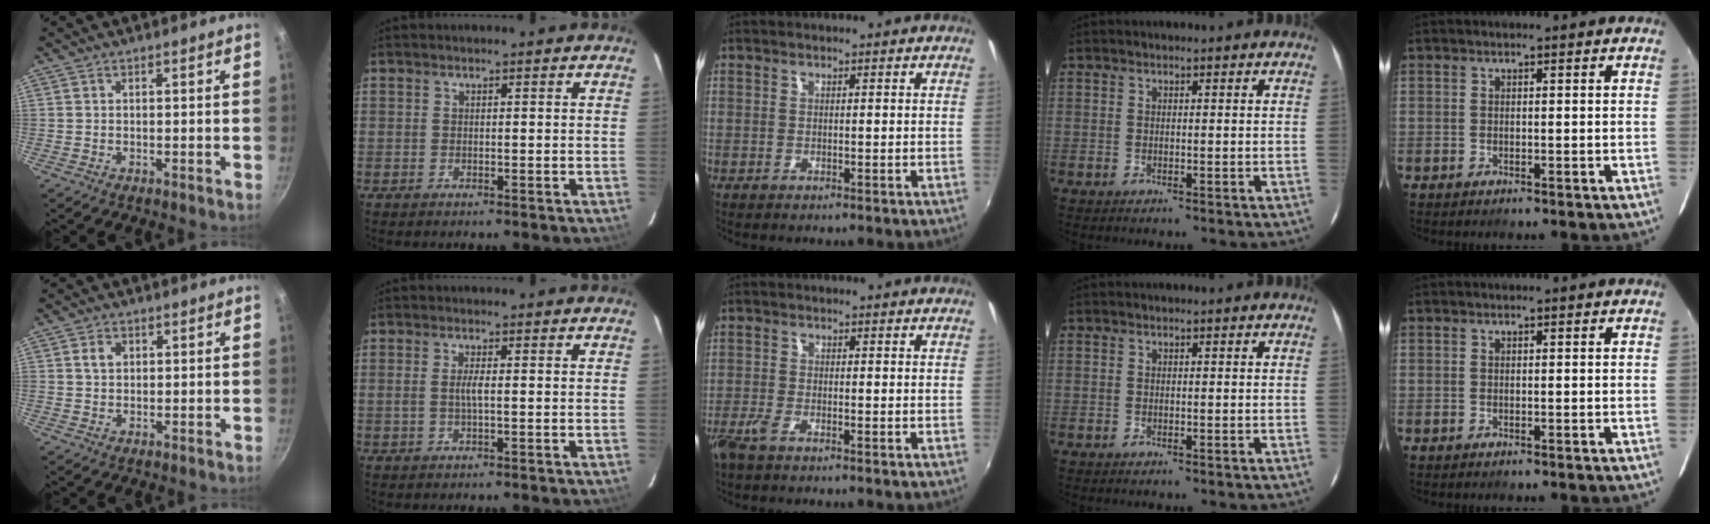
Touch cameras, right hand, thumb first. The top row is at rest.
{"thumb": {"total": 2.8, "force": [0.7, 2.2, 1.5], "torque": [-0.020, 0.002, 0.014]}, "index": {"total": 2.1, "force": [-0.2, 0.1, 2.1], "torque": [-0.041, 0.000, -0.005]}, "middle": {"total": 2.8, "force": [-2.1, 0.7, 1.7], "torque": [-0.045, -0.006, -0.045]}}